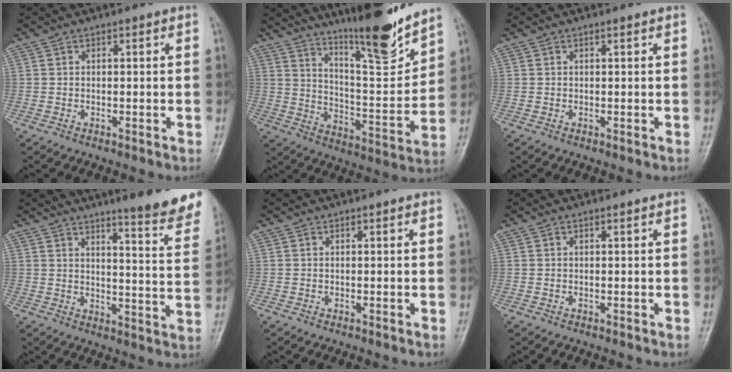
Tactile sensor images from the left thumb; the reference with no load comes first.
{"total": 17.4, "force": [13.8, 2.5, 10.4], "torque": [-0.130, -0.092, 0.230]}
{"total": 0.0}
{"total": 14.9, "force": [11.6, 1.7, 9.1], "torque": [-0.087, -0.086, 0.140]}
{"total": 0.0}
{"total": 0.0}